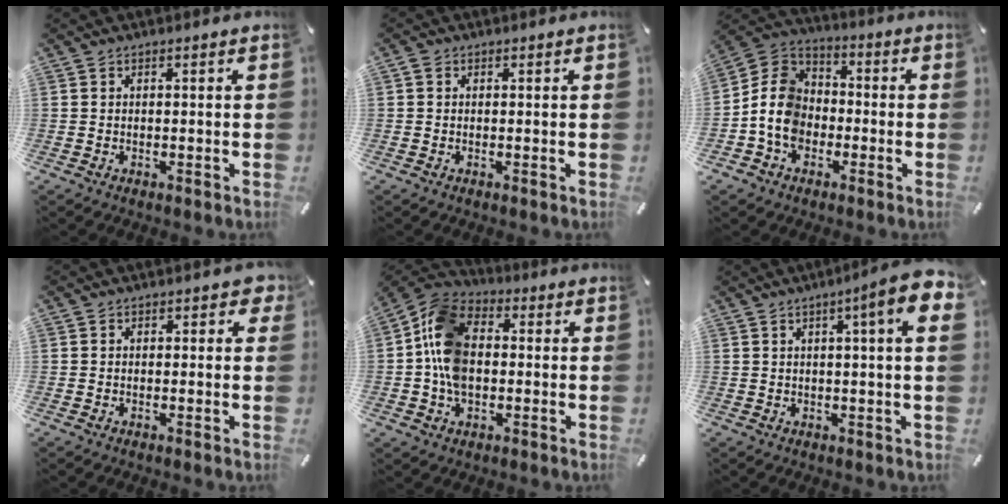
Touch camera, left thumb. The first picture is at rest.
{"total": 1.0, "force": [0.2, 0.9, 0.4], "torque": [-0.007, 0.006, 0.002]}
{"total": 10.7, "force": [-3.0, 9.0, 5.0], "torque": [-0.132, 0.026, -0.057]}
{"total": 2.1, "force": [0.6, 1.3, 1.5], "torque": [-0.016, 0.001, 0.005]}
{"total": 12.3, "force": [-1.0, 9.1, 8.3], "torque": [-0.191, 0.018, -0.018]}
{"total": 10.1, "force": [4.2, 1.2, 9.2], "torque": [-0.135, -0.019, 0.062]}